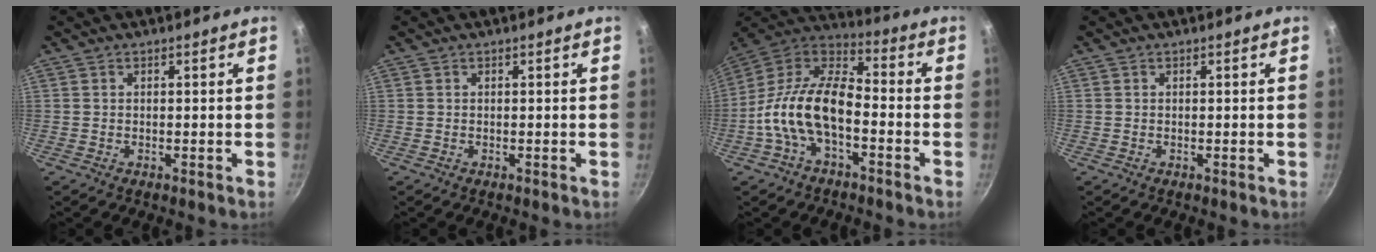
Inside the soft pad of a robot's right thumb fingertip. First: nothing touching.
{"total": 0.0}
{"total": 15.9, "force": [-4.5, 8.4, 12.8], "torque": [-0.225, 0.056, -0.101]}
{"total": 0.0}